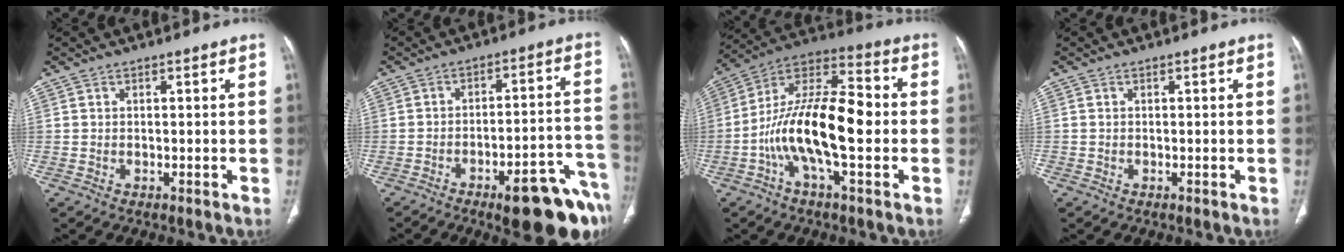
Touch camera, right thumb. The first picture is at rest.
{"total": 16.8, "force": [-10.2, 4.1, 12.7], "torque": [-0.100, 0.071, -0.136]}
{"total": 18.3, "force": [-3.1, 7.0, 16.6], "torque": [-0.295, 0.042, -0.062]}
{"total": 0.0}